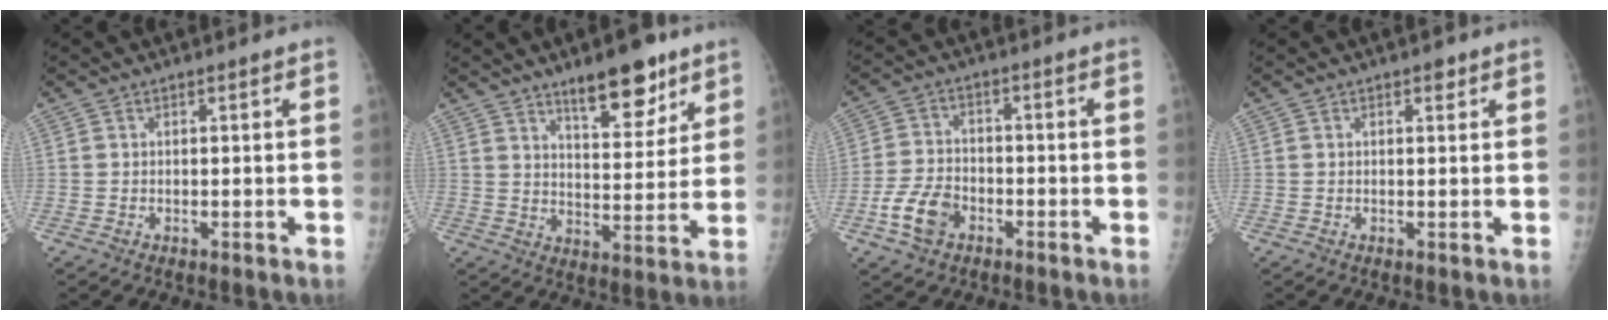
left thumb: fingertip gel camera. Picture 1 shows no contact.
{"total": 12.2, "force": [8.2, 4.4, 7.9], "torque": [-0.083, -0.052, 0.127]}
{"total": 7.3, "force": [-3.4, 4.8, 4.3], "torque": [-0.081, 0.016, -0.064]}
{"total": 1.3, "force": [0.8, 0.7, 0.8], "torque": [-0.003, -0.002, 0.008]}